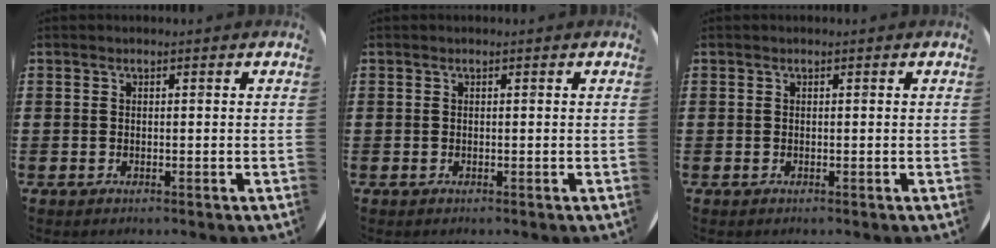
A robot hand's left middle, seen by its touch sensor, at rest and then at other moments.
{"total": 0.0}
{"total": 0.0}